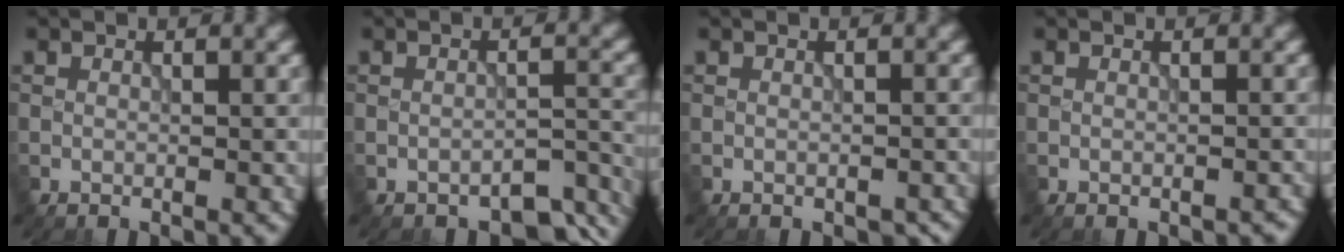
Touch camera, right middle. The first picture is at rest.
{"total": 3.7, "force": [-3.0, 1.4, 1.6], "torque": [-0.018, -0.008, -0.032]}
{"total": 0.9, "force": [-0.6, 0.5, 0.4], "torque": [-0.007, -0.006, -0.007]}
{"total": 0.5, "force": [-0.4, 0.3, 0.0], "torque": [-0.002, -0.005, -0.004]}